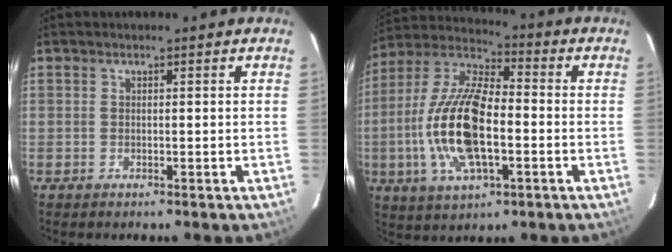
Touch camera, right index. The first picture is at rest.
{"total": 18.2, "force": [-3.3, 7.5, 16.2], "torque": [-0.338, 0.000, -0.068]}